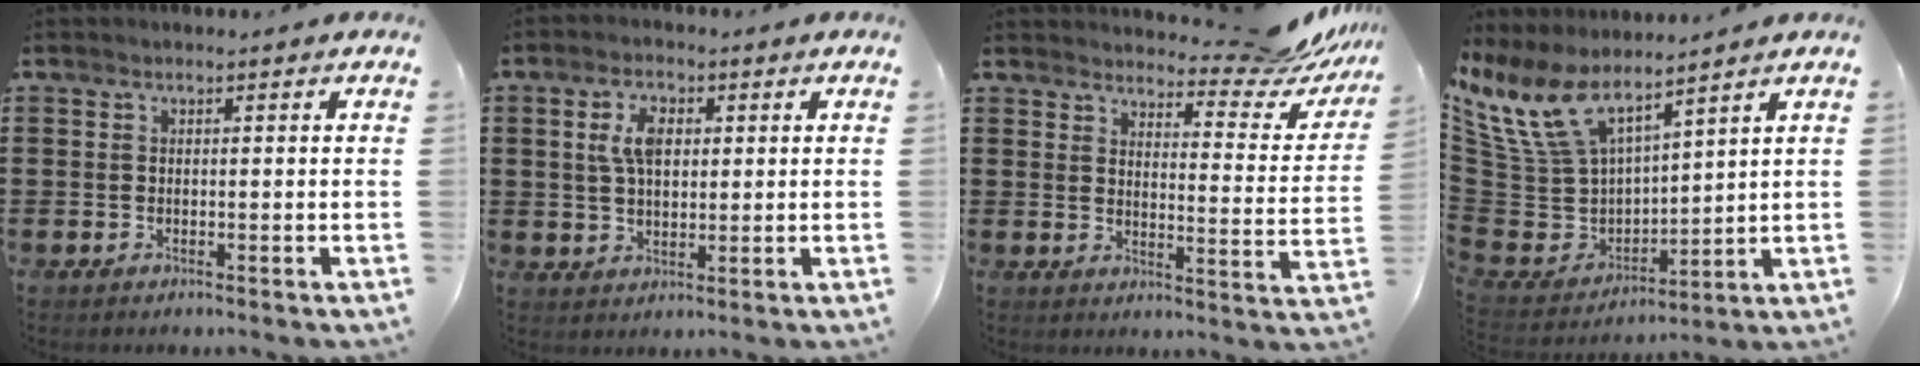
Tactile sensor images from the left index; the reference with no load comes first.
{"total": 5.2, "force": [1.5, 2.9, 4.1], "torque": [-0.082, 0.010, 0.024]}
{"total": 7.8, "force": [7.3, 0.9, 2.8], "torque": [-0.043, -0.053, 0.125]}
{"total": 11.0, "force": [7.8, 5.1, 5.8], "torque": [-0.169, -0.049, 0.145]}